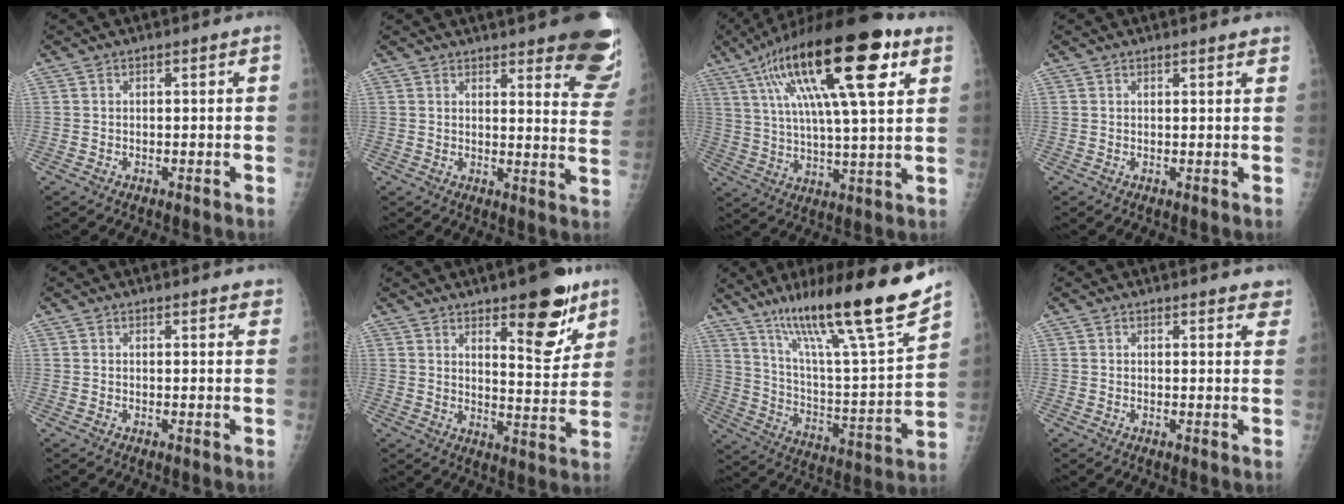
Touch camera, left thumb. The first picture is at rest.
{"total": 17.7, "force": [12.9, 4.2, 11.3], "torque": [-0.110, -0.076, 0.138]}
{"total": 26.0, "force": [11.4, 7.0, 22.3], "torque": [-0.378, 0.003, 0.184]}
{"total": 2.3, "force": [1.9, 0.4, 1.1], "torque": [-0.007, -0.002, 0.021]}
{"total": 3.6, "force": [3.1, 0.8, 1.6], "torque": [-0.004, -0.008, 0.031]}
{"total": 13.4, "force": [8.1, 4.4, 9.7], "torque": [-0.097, -0.055, 0.116]}
{"total": 25.4, "force": [17.9, 2.2, 17.9], "torque": [-0.268, -0.066, 0.302]}
{"total": 6.0, "force": [5.2, 1.6, 2.4], "torque": [0.001, -0.019, 0.049]}